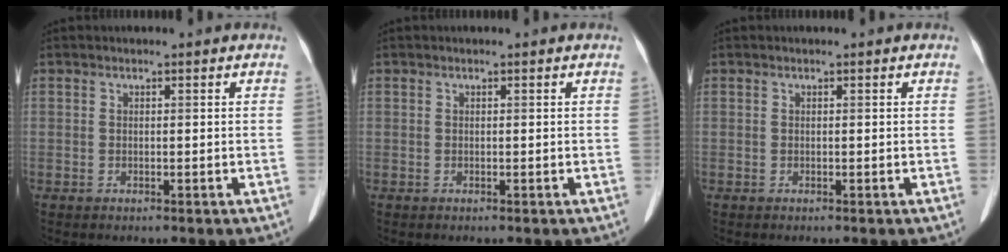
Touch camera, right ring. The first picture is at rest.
{"total": 0.0}
{"total": 0.0}